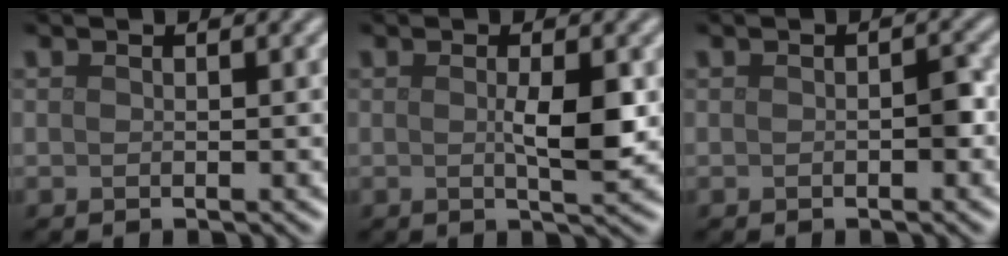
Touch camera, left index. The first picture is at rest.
{"total": 3.0, "force": [0.1, 0.5, 3.0], "torque": [-0.052, -0.003, 0.001]}
{"total": 1.2, "force": [-0.2, 0.6, 1.0], "torque": [-0.013, 0.002, -0.001]}